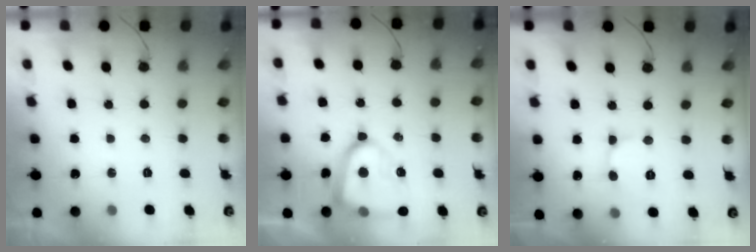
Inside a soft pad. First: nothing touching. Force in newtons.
{"total": 16.1, "press": 16.1, "slide": 1.6}
{"total": 2.1, "press": 2.1, "slide": 0.2}